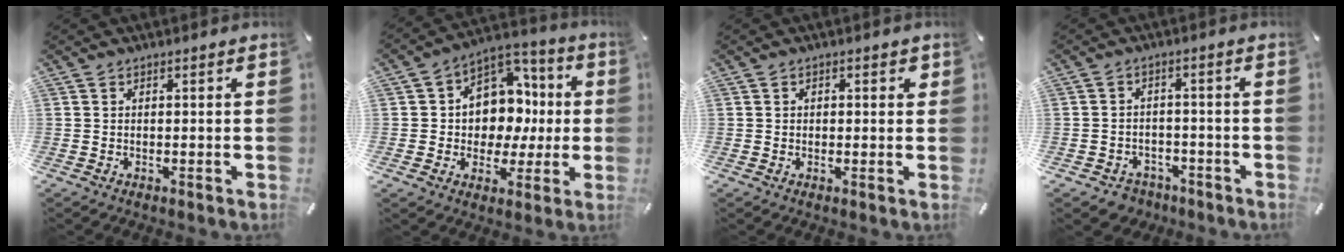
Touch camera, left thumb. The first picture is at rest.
{"total": 12.1, "force": [0.3, 11.0, 5.0], "torque": [-0.062, -0.014, 0.017]}
{"total": 1.4, "force": [0.2, 1.0, 0.9], "torque": [-0.011, 0.004, 0.000]}
{"total": 3.9, "force": [-2.3, 3.1, 0.8], "torque": [-0.021, 0.009, -0.044]}